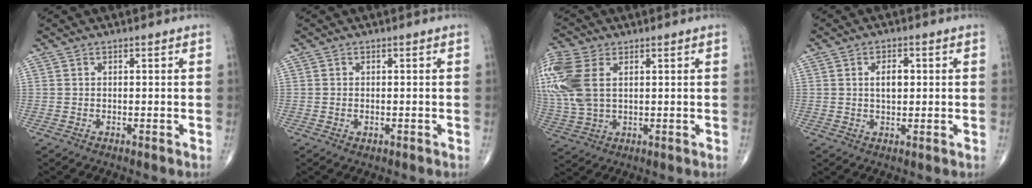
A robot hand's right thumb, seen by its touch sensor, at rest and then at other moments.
{"total": 1.3, "force": [-0.4, 0.9, 0.9], "torque": [-0.014, 0.001, -0.003]}
{"total": 15.5, "force": [4.0, 9.5, 11.5], "torque": [-0.302, 0.002, 0.082]}
{"total": 4.0, "force": [0.6, 2.3, 3.2], "torque": [-0.048, 0.000, 0.011]}